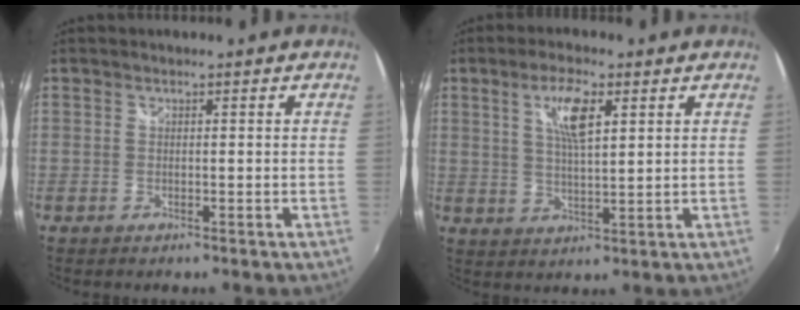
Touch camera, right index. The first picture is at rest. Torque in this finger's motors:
{"motor_torque": [0.37, 0.37, 0.18, 0.07]}